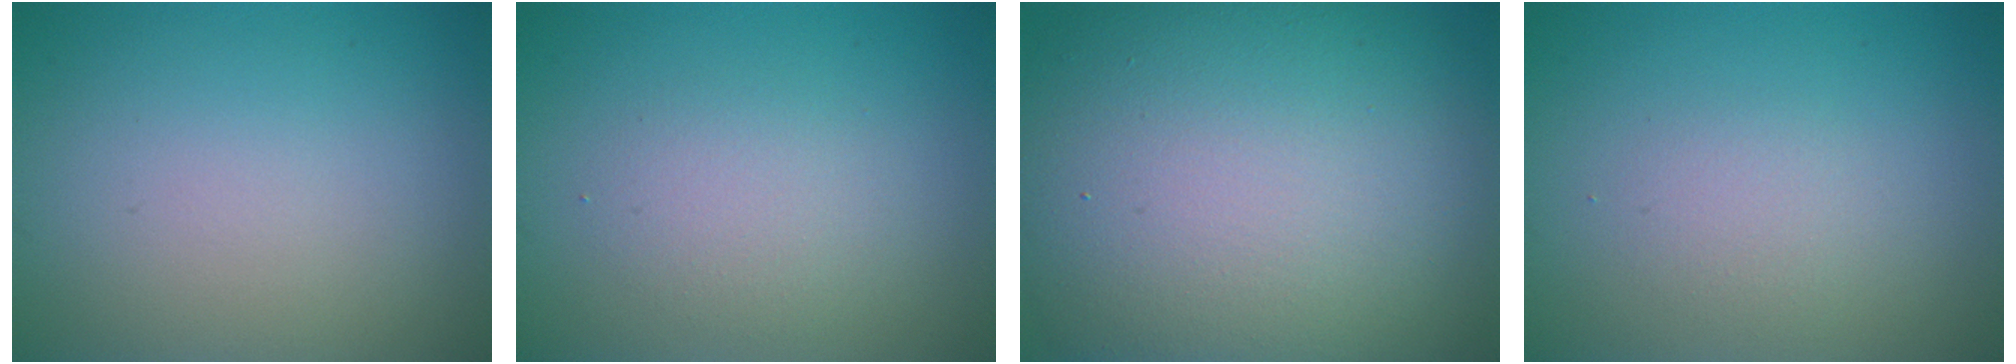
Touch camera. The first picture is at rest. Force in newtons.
{"total": 2.1, "press": 2.1, "slide": 0.2}
{"total": 17.2, "press": 17.2, "slide": 1.1}
{"total": 1.4, "press": 1.4, "slide": 0.0}